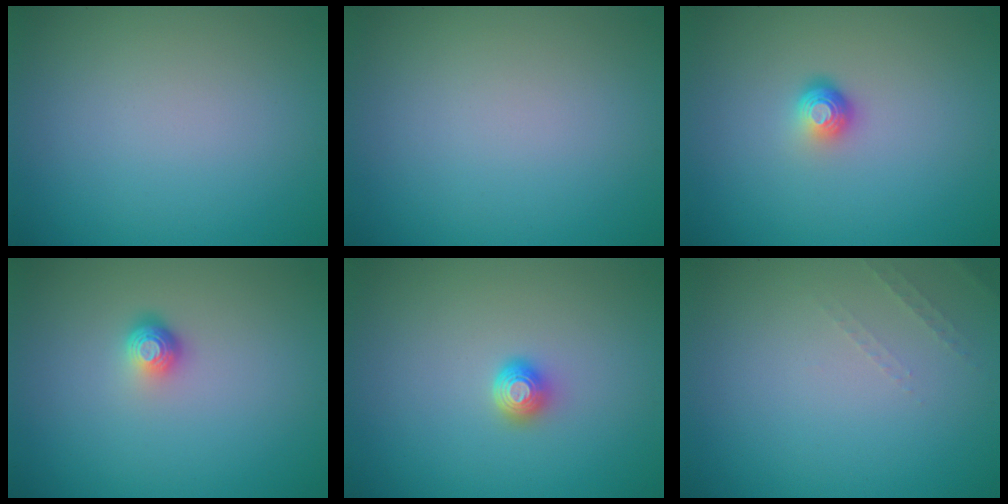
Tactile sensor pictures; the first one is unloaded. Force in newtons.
{"total": 0.0}
{"total": 1.8, "press": 1.2, "slide": 1.4}
{"total": 1.8, "press": 1.2, "slide": 1.3}
{"total": 1.6, "press": 1.3, "slide": 0.9}
{"total": 0.9, "press": 0.9, "slide": 0.3}